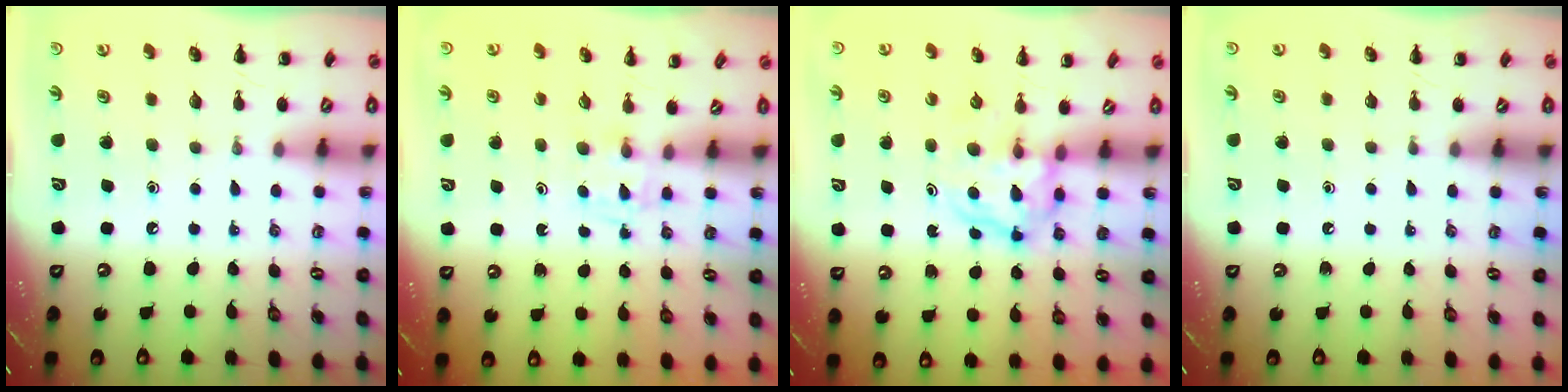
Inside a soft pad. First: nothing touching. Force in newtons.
{"total": 2.4, "press": 2.1, "slide": 1.1}
{"total": 3.9, "press": 3.9, "slide": 0.5}
{"total": 0.0}